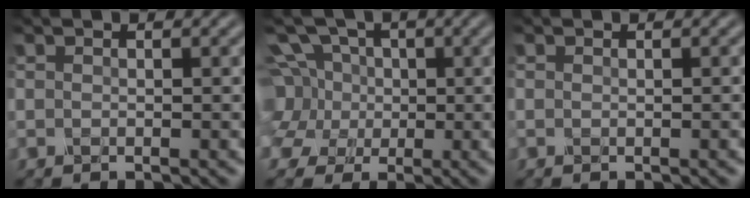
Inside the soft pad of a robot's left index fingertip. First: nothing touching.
{"total": 11.5, "force": [2.5, 9.6, 5.8], "torque": [-0.125, 0.045, 0.002]}
{"total": 0.7, "force": [-0.1, 0.3, 0.6], "torque": [-0.002, -0.002, -0.001]}